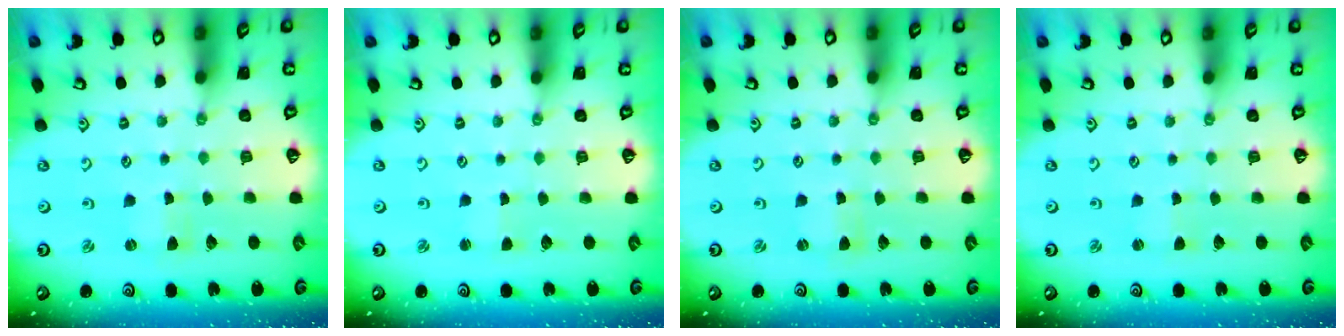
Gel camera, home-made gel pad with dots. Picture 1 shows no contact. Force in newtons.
{"total": 1.3, "press": 1.3, "slide": 0.2}
{"total": 0.0}
{"total": 1.0, "press": 0.9, "slide": 0.1}